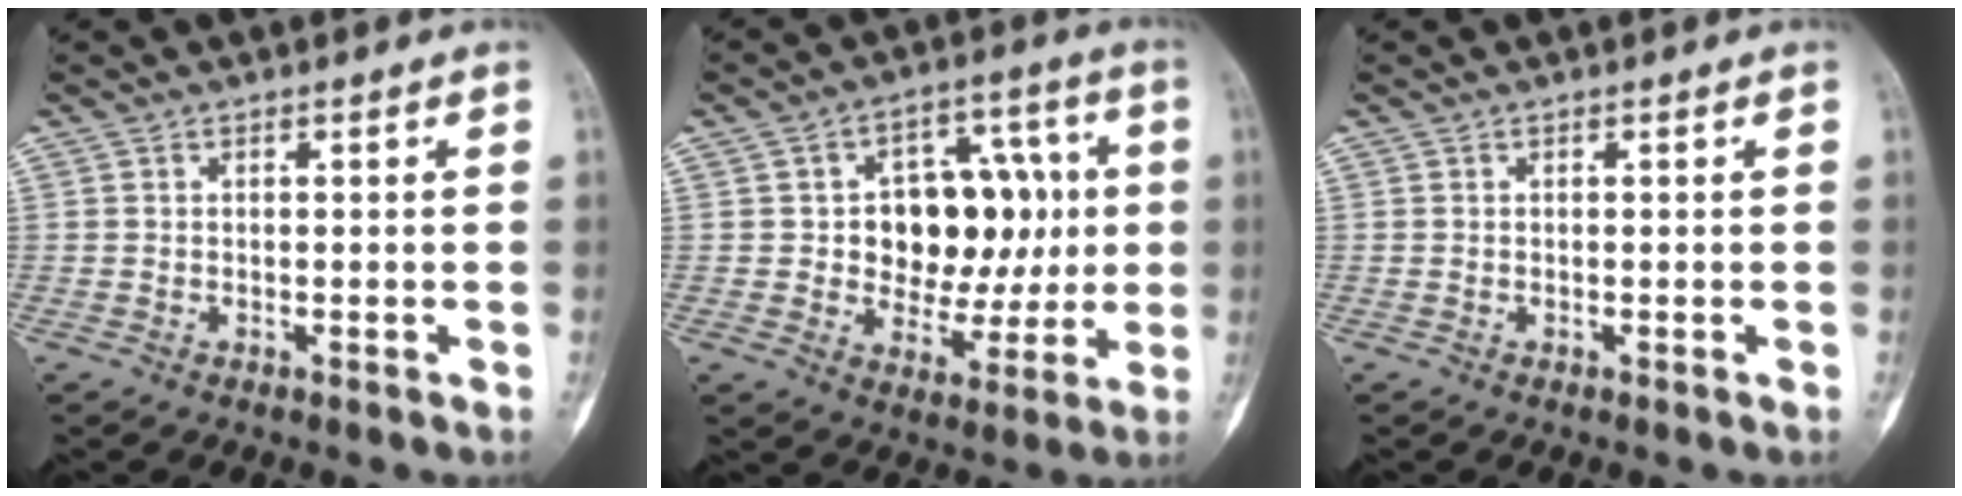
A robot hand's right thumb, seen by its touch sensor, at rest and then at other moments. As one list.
[{"total": 15.8, "force": [1.2, 11.0, 11.3], "torque": [-0.103, 0.022, 0.025]}, {"total": 0.0}]